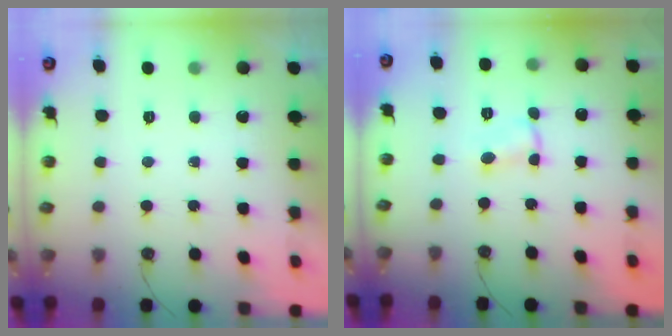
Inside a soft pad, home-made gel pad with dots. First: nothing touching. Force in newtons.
{"total": 1.0, "press": 1.0, "slide": 0.2}